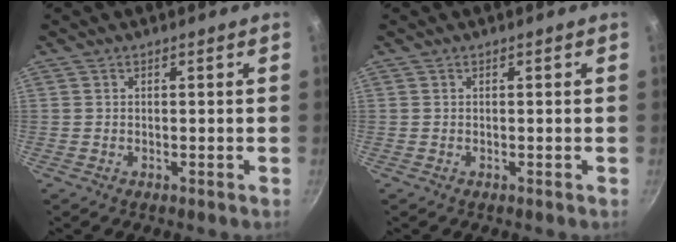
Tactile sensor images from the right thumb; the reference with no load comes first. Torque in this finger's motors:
{"motor_torque": [0.00, 0.00, 0.08, 0.09, 0.00]}